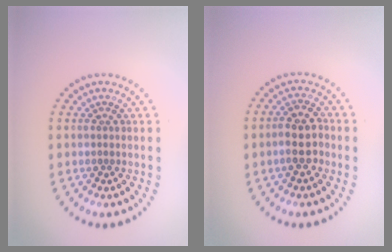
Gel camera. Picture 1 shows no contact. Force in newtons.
{"total": 3.0, "press": 2.8, "slide": 0.9}